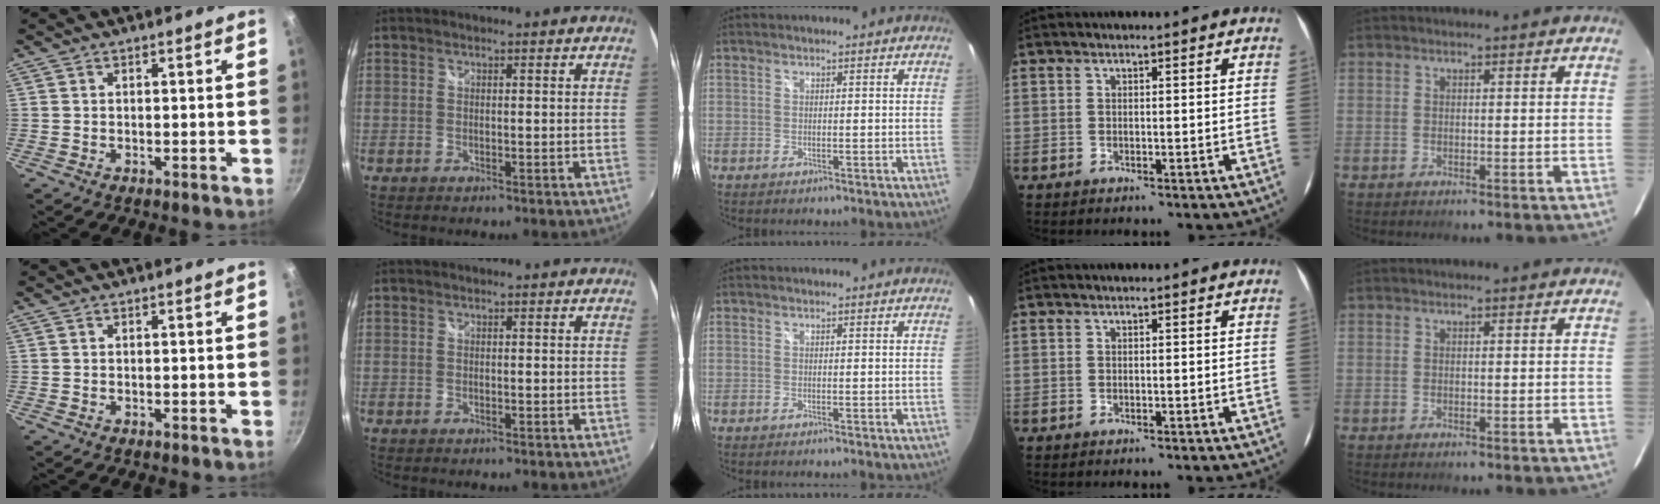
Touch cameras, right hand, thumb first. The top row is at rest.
{}